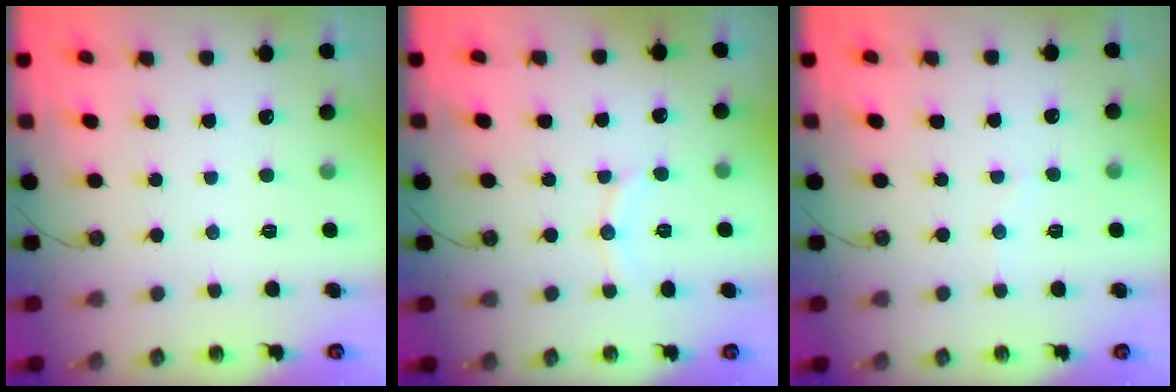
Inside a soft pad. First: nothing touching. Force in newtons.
{"total": 6.5, "press": 6.5, "slide": 0.2}
{"total": 3.9, "press": 3.9, "slide": 0.4}